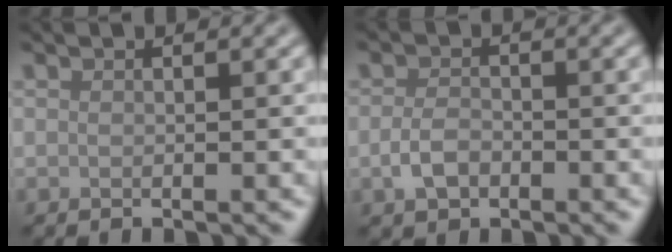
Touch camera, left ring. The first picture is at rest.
{"total": 2.3, "force": [-0.8, 1.6, 1.4], "torque": [-0.031, -0.001, -0.021]}